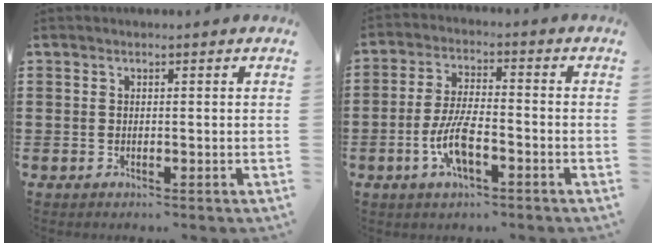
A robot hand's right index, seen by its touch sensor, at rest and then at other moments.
{"total": 7.5, "force": [-2.9, 2.4, 6.5], "torque": [-0.148, -0.013, -0.057]}